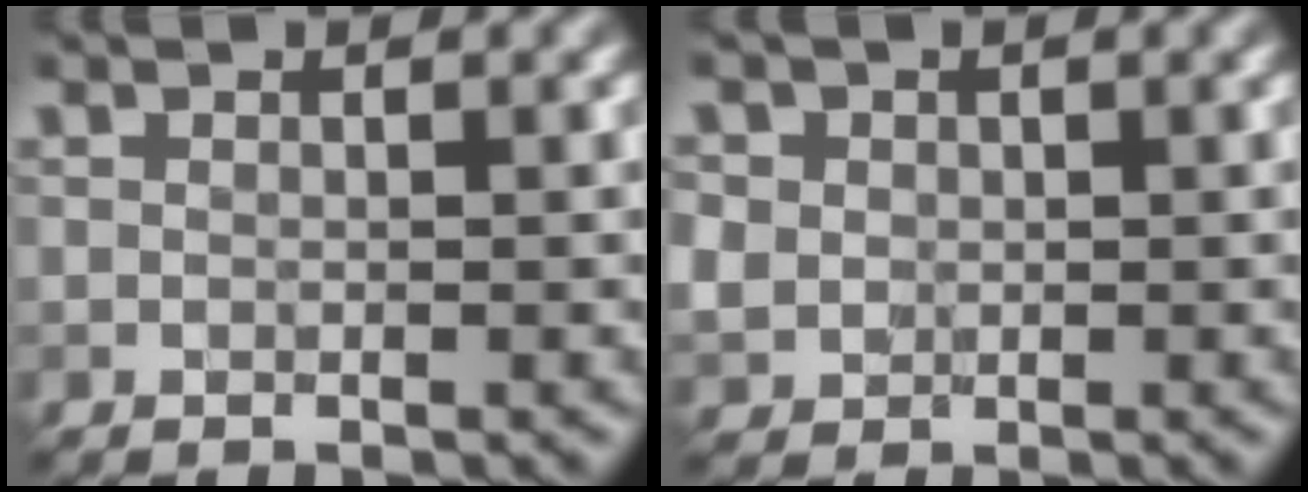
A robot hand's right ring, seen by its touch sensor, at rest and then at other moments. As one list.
[{"total": 3.2, "force": [0.9, 2.8, 1.2], "torque": [-0.038, 0.012, 0.017]}]